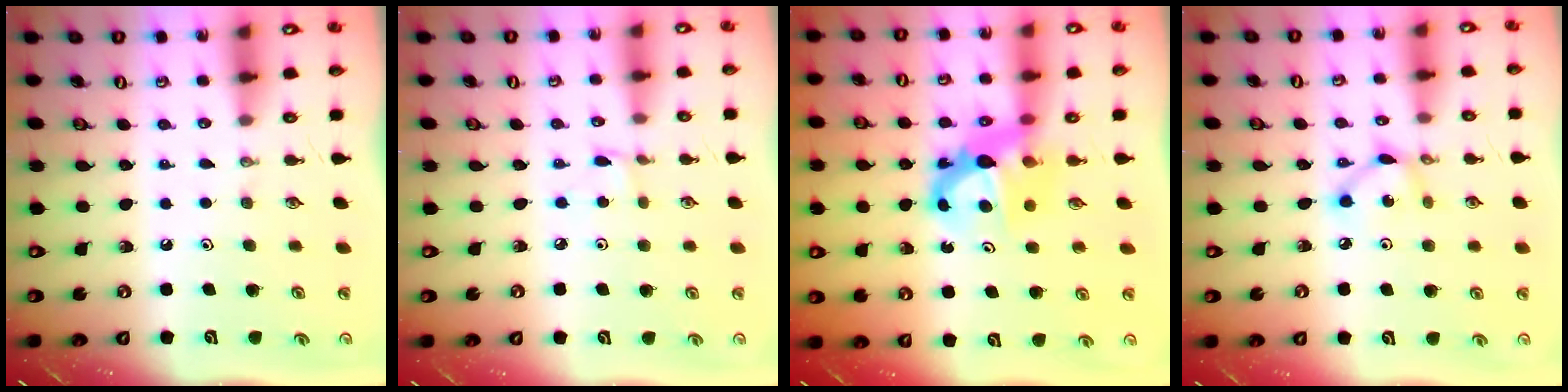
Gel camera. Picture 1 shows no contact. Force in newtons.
{"total": 1.2, "press": 1.2, "slide": 0.1}
{"total": 7.9, "press": 7.8, "slide": 0.6}
{"total": 5.4, "press": 5.4, "slide": 0.3}